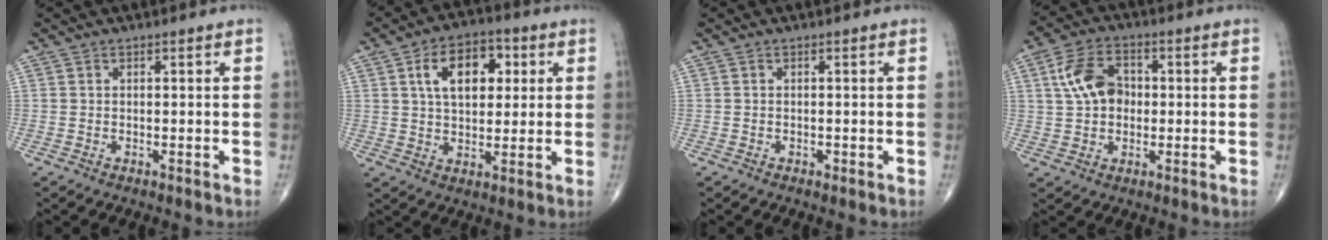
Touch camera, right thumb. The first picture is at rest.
{"total": 11.6, "force": [3.3, 7.0, 8.6], "torque": [-0.108, 0.004, 0.049]}
{"total": 0.6, "force": [-0.3, 0.3, 0.4], "torque": [-0.004, -0.001, -0.006]}
{"total": 9.2, "force": [1.2, 6.4, 6.5], "torque": [-0.110, 0.015, 0.018]}